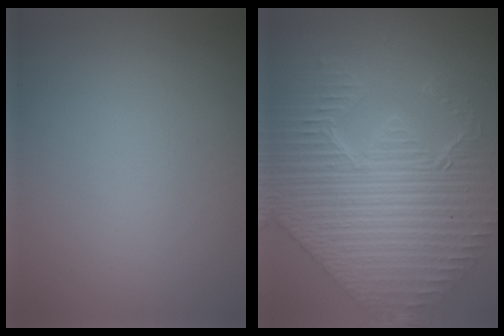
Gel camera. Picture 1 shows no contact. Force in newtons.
{"total": 7.3, "press": 6.0, "slide": 4.2}